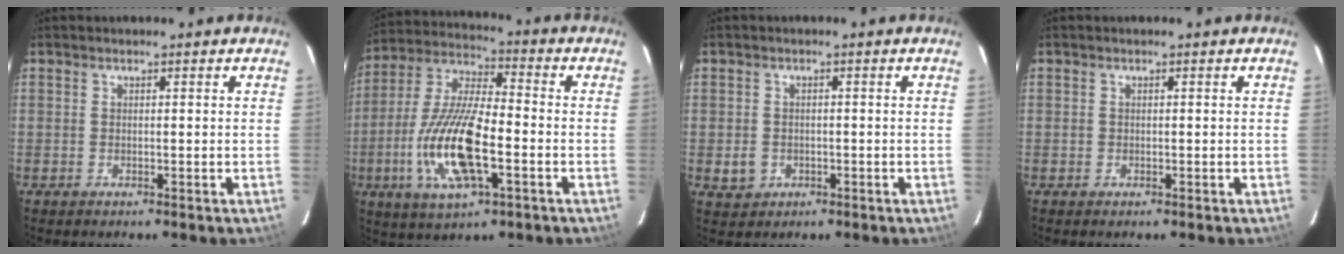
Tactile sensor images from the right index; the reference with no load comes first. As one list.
[{"total": 17.0, "force": [-4.9, 5.7, 15.2], "torque": [-0.319, -0.010, -0.095]}, {"total": 3.4, "force": [-0.8, 3.2, 1.1], "torque": [-0.027, 0.004, -0.004]}, {"total": 0.6, "force": [-0.2, 0.5, 0.0], "torque": [0.002, 0.000, -0.003]}]